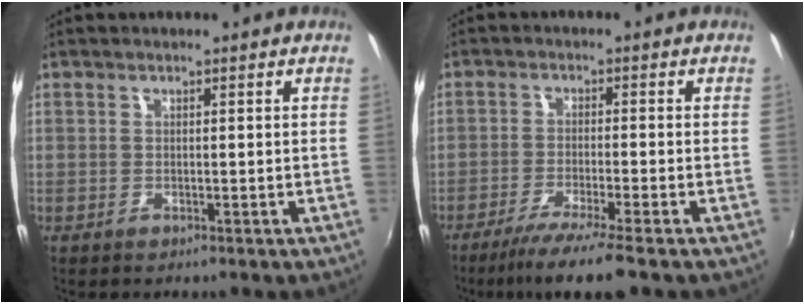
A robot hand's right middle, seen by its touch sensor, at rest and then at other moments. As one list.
[{"total": 7.9, "force": [-6.0, -0.5, 5.1], "torque": [-0.109, -0.020, -0.101]}]